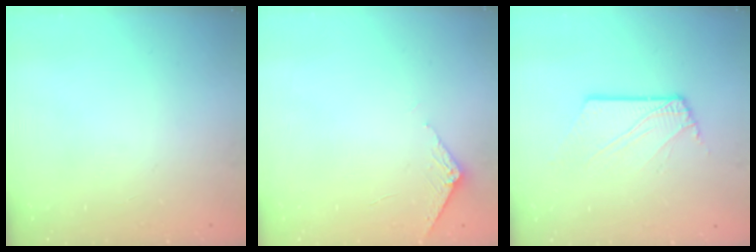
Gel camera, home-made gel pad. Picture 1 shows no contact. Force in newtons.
{"total": 2.9, "press": 2.9, "slide": 0.3}
{"total": 4.0, "press": 4.0, "slide": 0.4}